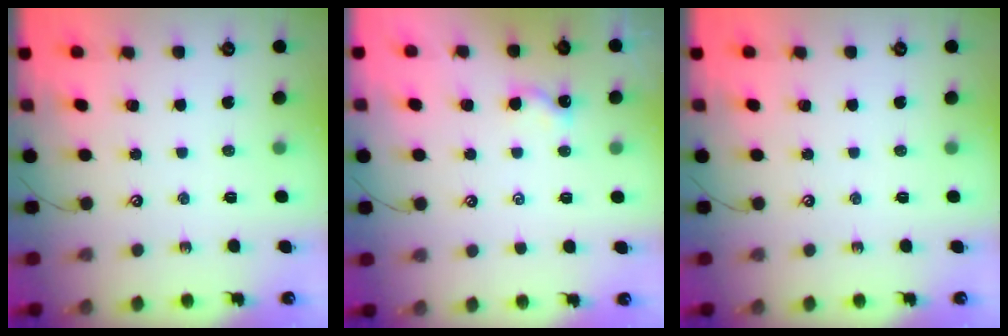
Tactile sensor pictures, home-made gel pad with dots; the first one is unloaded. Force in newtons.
{"total": 0.0}
{"total": 0.0}